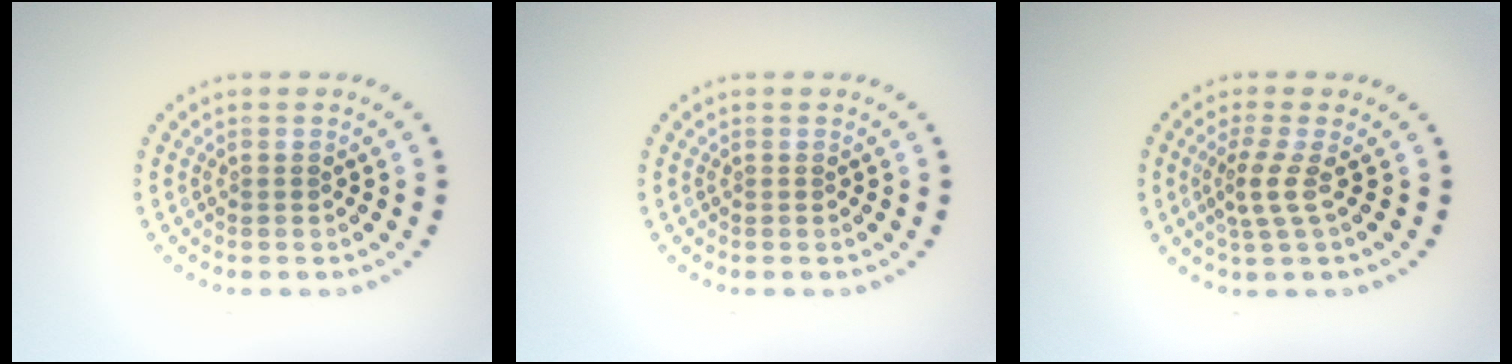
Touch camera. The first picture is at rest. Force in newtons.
{"total": 0.0}
{"total": 2.4, "press": 1.6, "slide": 1.8}